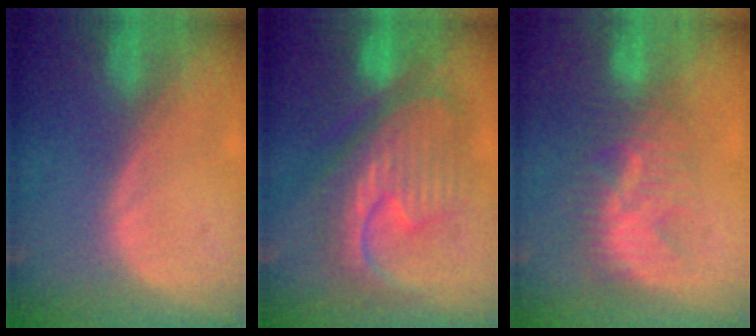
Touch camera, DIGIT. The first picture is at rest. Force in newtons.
{"total": 12.3, "press": 12.2, "slide": 1.4}
{"total": 7.7, "press": 7.2, "slide": 2.6}